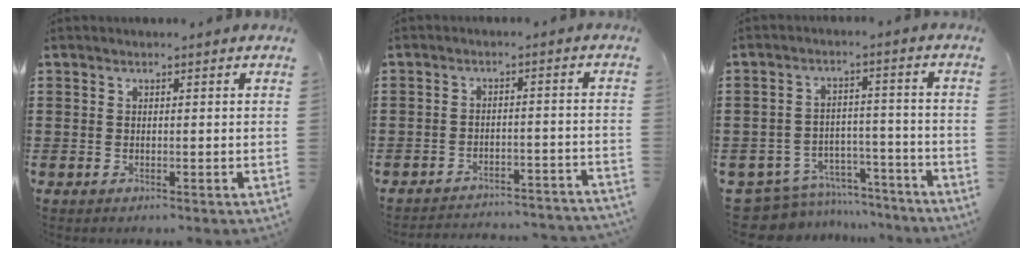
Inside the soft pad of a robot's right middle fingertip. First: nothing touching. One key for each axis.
{"total": 3.2, "fx": -3.2, "fy": 0.0, "fz": 0.4, "tx": -0.011, "ty": 0.003, "tz": -0.069}
{"total": 7.2, "fx": -6.7, "fy": 2.1, "fz": 1.3, "tx": -0.037, "ty": 0.018, "tz": -0.136}